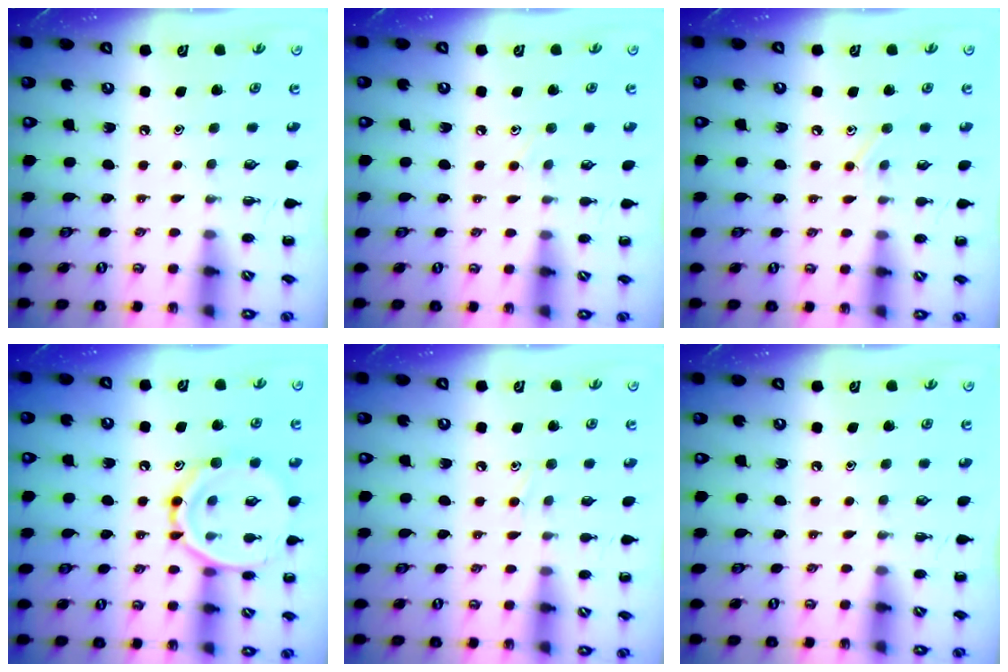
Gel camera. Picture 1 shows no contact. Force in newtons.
{"total": 4.0, "press": 3.7, "slide": 1.5}
{"total": 6.3, "press": 6.0, "slide": 1.9}
{"total": 13.5, "press": 13.4, "slide": 0.7}
{"total": 5.1, "press": 4.7, "slide": 1.8}
{"total": 0.0}